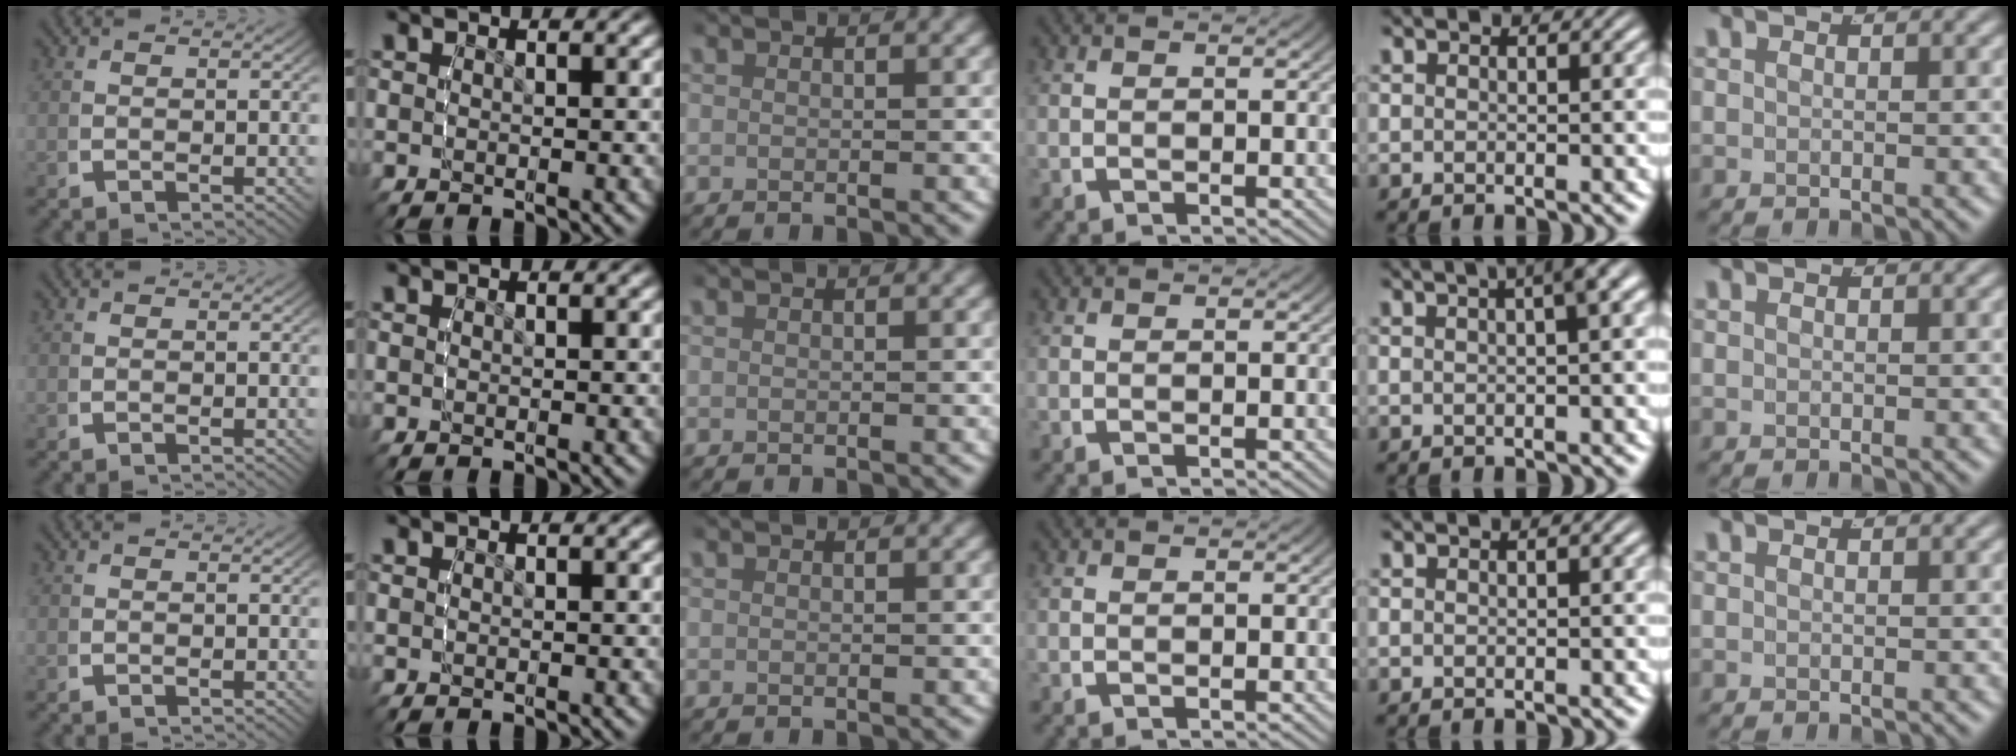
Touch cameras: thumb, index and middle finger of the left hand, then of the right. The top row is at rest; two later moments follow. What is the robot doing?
{"motion": "lift_and_place", "object": "screwdriver"}